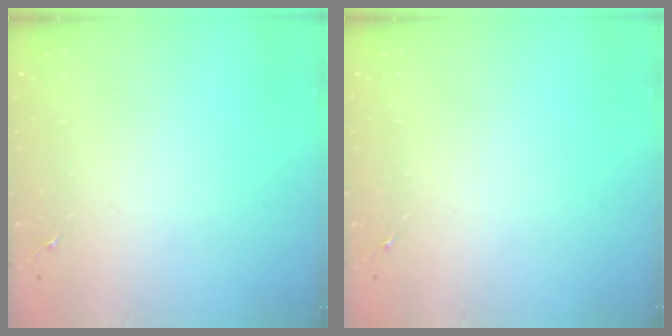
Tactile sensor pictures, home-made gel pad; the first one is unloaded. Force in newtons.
{"total": 0.0}